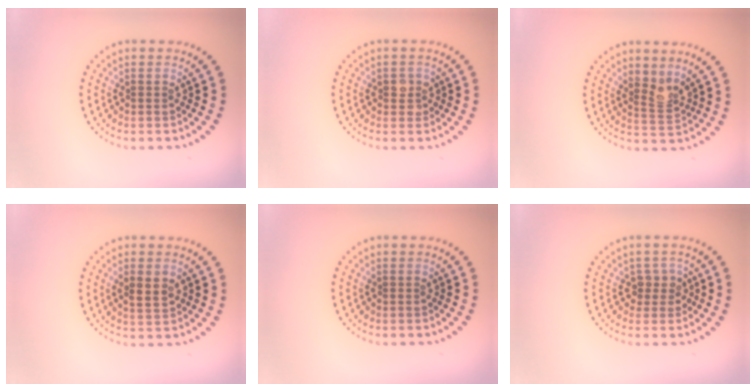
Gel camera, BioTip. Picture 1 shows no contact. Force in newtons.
{"total": 1.5, "press": 1.4, "slide": 0.5}
{"total": 2.0, "press": 1.6, "slide": 1.3}
{"total": 1.7, "press": 1.7, "slide": 0.6}
{"total": 0.0}
{"total": 1.8, "press": 1.5, "slide": 0.9}